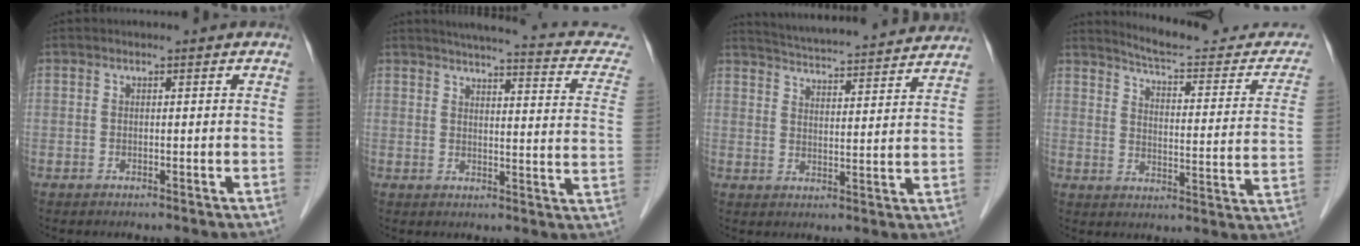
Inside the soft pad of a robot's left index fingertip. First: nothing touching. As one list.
[{"total": 16.4, "force": [13.9, 3.1, 8.1], "torque": [-0.093, -0.016, 0.138]}, {"total": 19.9, "force": [18.8, 1.2, 6.5], "torque": [-0.105, 0.001, 0.249]}, {"total": 17.3, "force": [16.2, 2.7, 5.4], "torque": [-0.061, -0.054, 0.191]}]